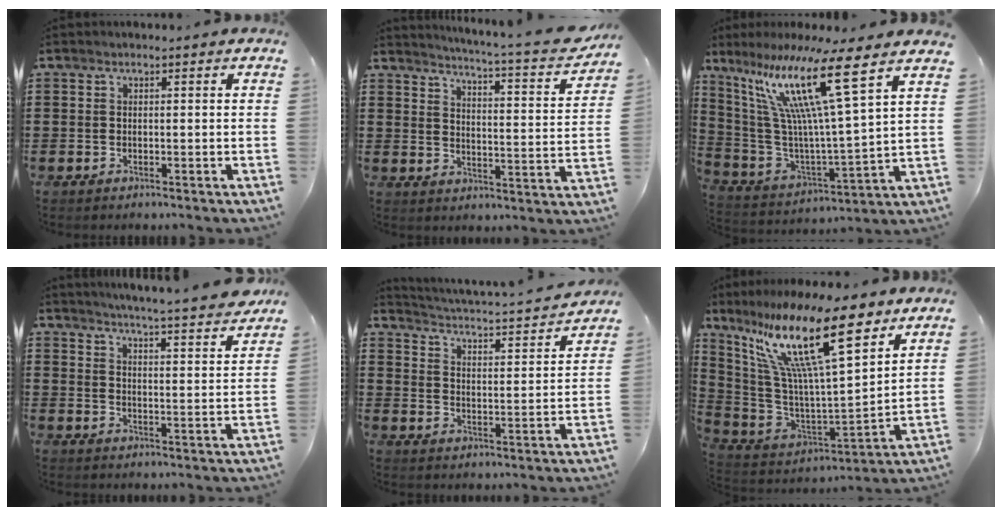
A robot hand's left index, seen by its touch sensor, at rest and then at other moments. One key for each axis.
{"total": 4.9, "fx": 4.2, "fy": -0.8, "fz": 2.3, "tx": -0.058, "ty": -0.040, "tz": 0.061}
{"total": 16.0, "fx": 9.6, "fy": 0.7, "fz": 12.8, "tx": -0.280, "ty": -0.053, "tz": 0.146}
{"total": 4.7, "fx": 4.5, "fy": -1.0, "fz": 1.3, "tx": -0.038, "ty": -0.040, "tz": 0.071}
{"total": 2.3, "fx": 2.2, "fy": -0.2, "fz": 0.8, "tx": -0.034, "ty": -0.030, "tz": 0.026}
{"total": 19.5, "fx": 10.7, "fy": 4.2, "fz": 15.7, "tx": -0.347, "ty": -0.057, "tz": 0.167}